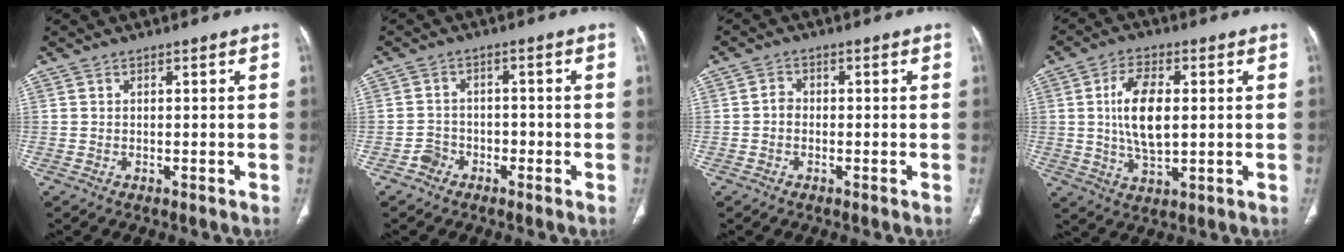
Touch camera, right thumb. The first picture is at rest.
{"total": 3.2, "force": [-1.9, 2.5, 0.5], "torque": [0.004, 0.021, -0.037]}
{"total": 2.0, "force": [-0.4, 1.6, 1.0], "torque": [-0.011, 0.008, -0.012]}
{"total": 10.2, "force": [1.1, 5.0, 8.9], "torque": [-0.165, -0.006, 0.023]}